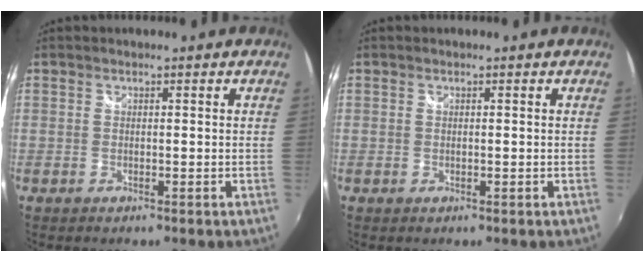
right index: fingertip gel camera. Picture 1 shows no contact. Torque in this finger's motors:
{"motor_torque": [0.18, 0.19, 0.00, 0.00]}